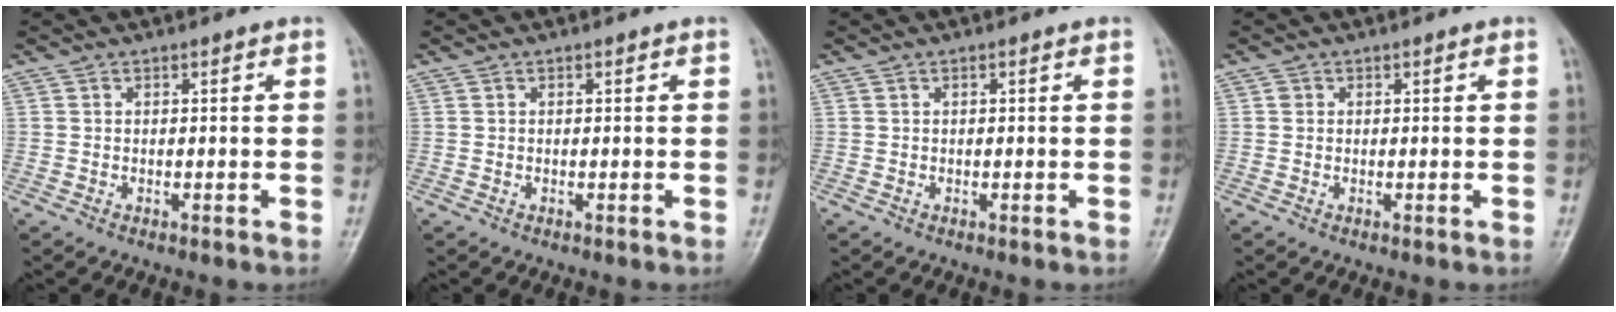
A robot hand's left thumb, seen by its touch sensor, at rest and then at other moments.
{"total": 0.0}
{"total": 0.0}
{"total": 0.7, "force": [0.1, 0.7, 0.2], "torque": [0.003, 0.001, 0.002]}